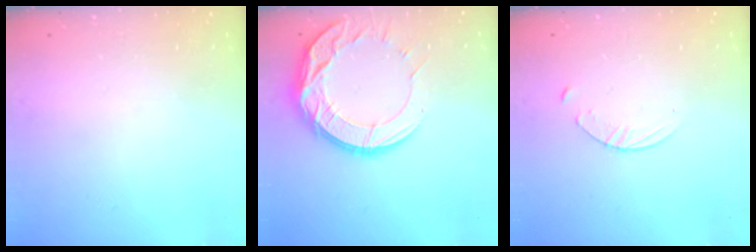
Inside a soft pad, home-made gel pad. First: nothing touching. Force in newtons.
{"total": 15.6, "press": 15.5, "slide": 1.1}
{"total": 3.1, "press": 3.1, "slide": 0.3}